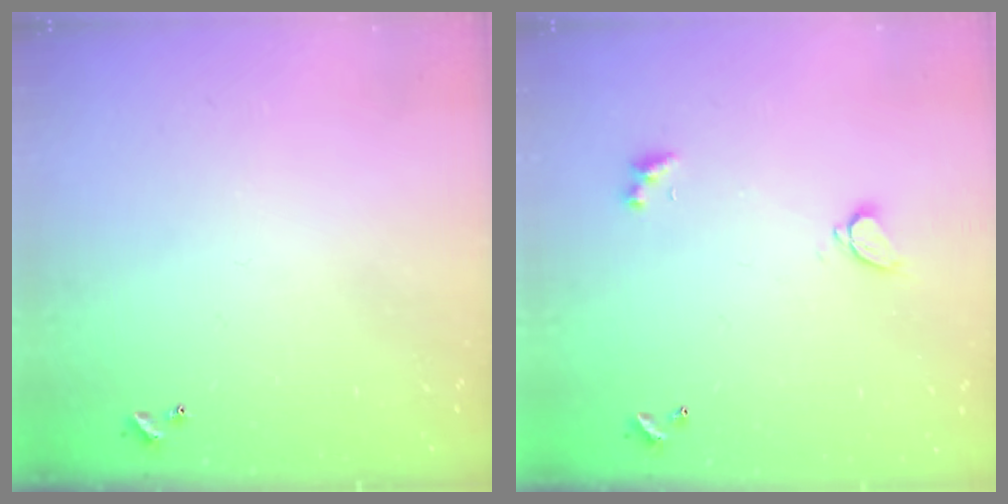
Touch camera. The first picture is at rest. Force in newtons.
{"total": 1.7, "press": 1.7, "slide": 0.3}